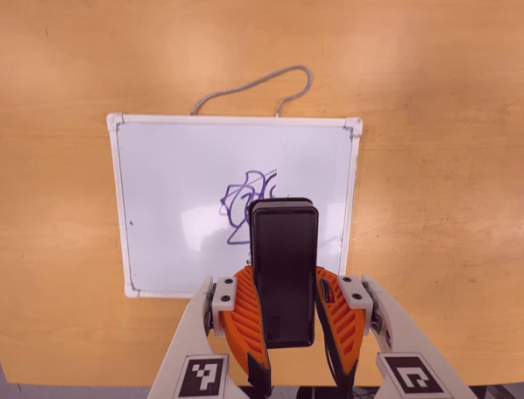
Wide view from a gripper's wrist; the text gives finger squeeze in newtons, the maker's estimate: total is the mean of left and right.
{"total": 9.4, "left": 8.1, "right": 10.7}